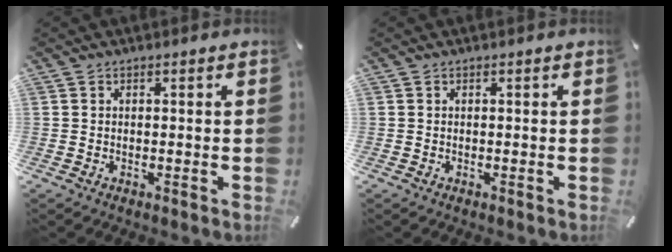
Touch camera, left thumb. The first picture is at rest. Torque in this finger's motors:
{"motor_torque": [0.00, 0.00, -0.04, 0.06, 0.00]}